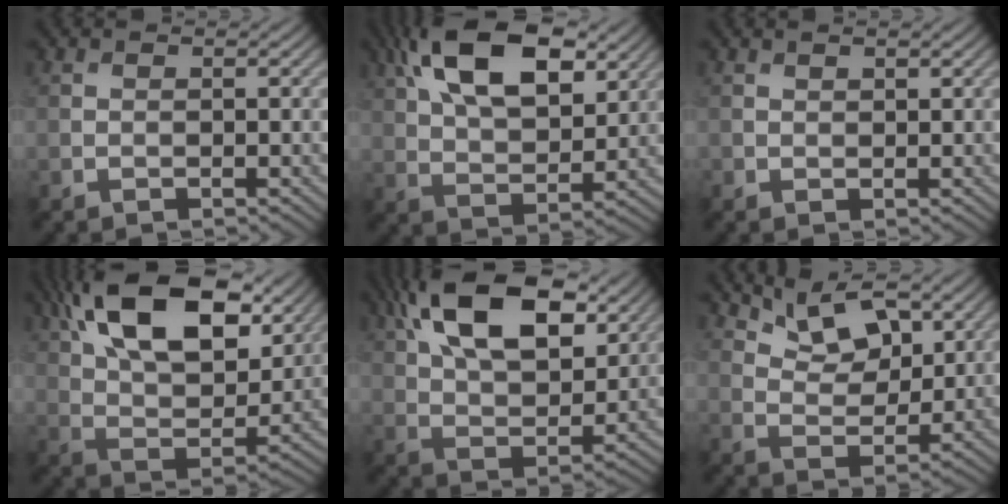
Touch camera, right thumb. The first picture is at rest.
{"total": 15.3, "force": [7.4, 7.5, 11.1], "torque": [-0.213, 0.014, 0.115]}
{"total": 0.7, "force": [0.6, 0.3, 0.2], "torque": [-0.006, 0.000, 0.012]}
{"total": 18.9, "force": [9.7, 9.2, 13.4], "torque": [-0.252, 0.025, 0.146]}
{"total": 17.1, "force": [8.5, 8.4, 12.2], "torque": [-0.235, 0.019, 0.126]}
{"total": 7.5, "force": [4.9, 3.4, 4.6], "torque": [-0.078, -0.009, 0.096]}